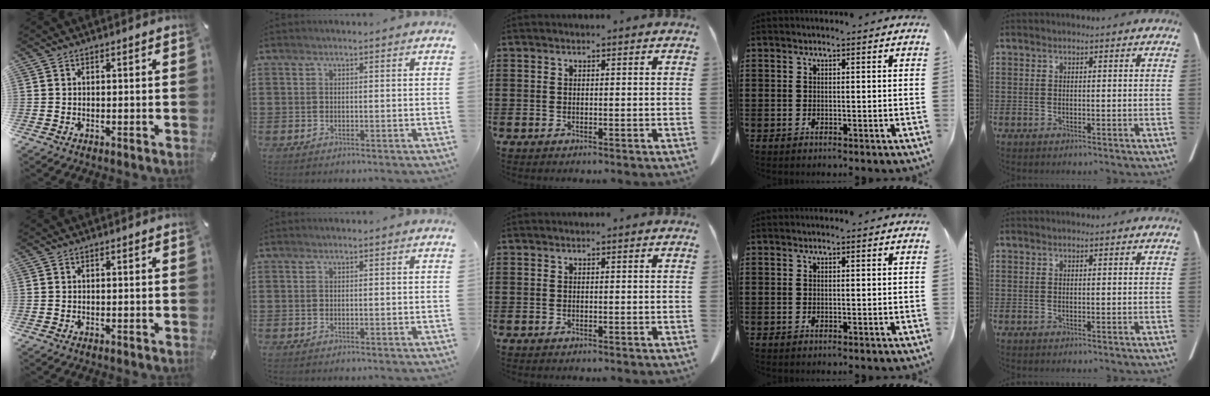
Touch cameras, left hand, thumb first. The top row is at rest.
{}